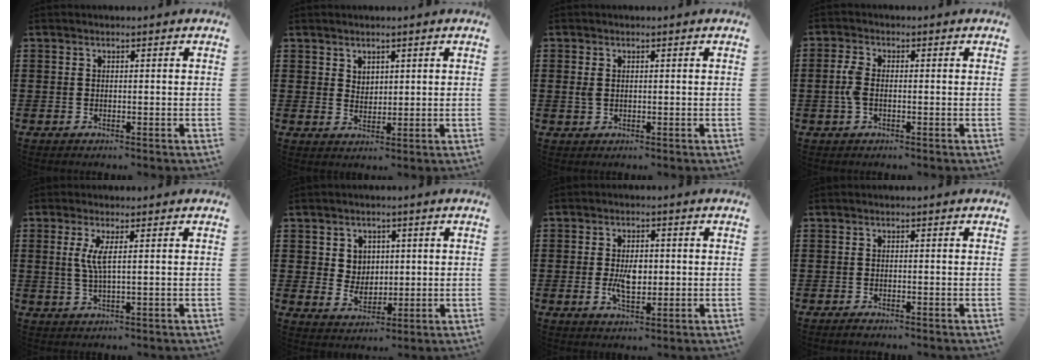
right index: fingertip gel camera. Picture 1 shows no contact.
{"total": 2.1, "force": [1.7, 1.2, 0.1], "torque": [-0.006, 0.004, 0.034]}
{"total": 1.6, "force": [0.2, 1.0, 1.1], "torque": [-0.033, 0.003, 0.001]}
{"total": 3.3, "force": [-0.5, 1.6, 2.8], "torque": [-0.076, -0.006, -0.015]}
{"total": 3.6, "force": [0.7, 0.1, 3.5], "torque": [-0.078, -0.006, 0.008]}
{"total": 3.7, "force": [1.3, 3.4, 0.8], "torque": [-0.023, 0.008, 0.021]}
{"total": 4.8, "force": [-0.3, 2.5, 4.1], "torque": [-0.075, -0.001, -0.008]}
{"total": 0.6, "force": [-0.6, -0.1, 0.2], "torque": [-0.006, -0.007, -0.010]}